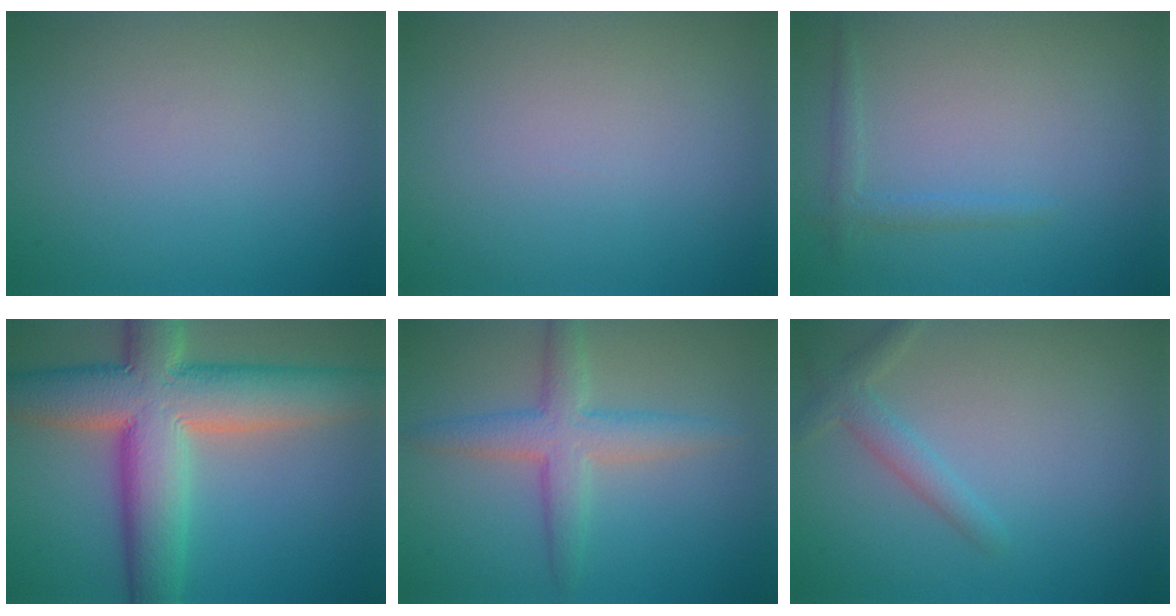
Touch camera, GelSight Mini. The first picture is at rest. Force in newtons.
{"total": 0.0}
{"total": 1.3, "press": 1.3, "slide": 0.1}
{"total": 12.0, "press": 12.0, "slide": 1.1}
{"total": 4.1, "press": 4.1, "slide": 0.1}
{"total": 2.0, "press": 2.0, "slide": 0.1}